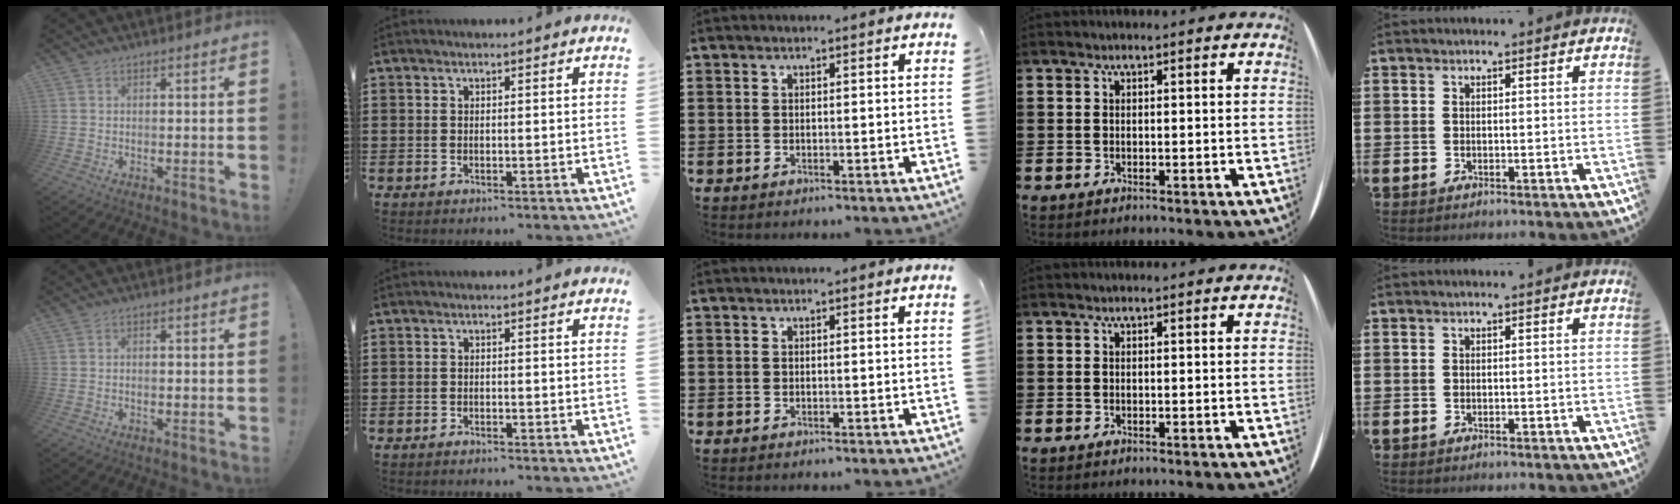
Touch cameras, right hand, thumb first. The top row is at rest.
{"thumb": {"total": 0.6, "force": [-0.3, 0.4, 0.4], "torque": [-0.006, 0.002, -0.005]}, "index": {"total": 0.7, "force": [-0.6, 0.1, 0.0], "torque": [-0.001, 0.004, -0.014]}}